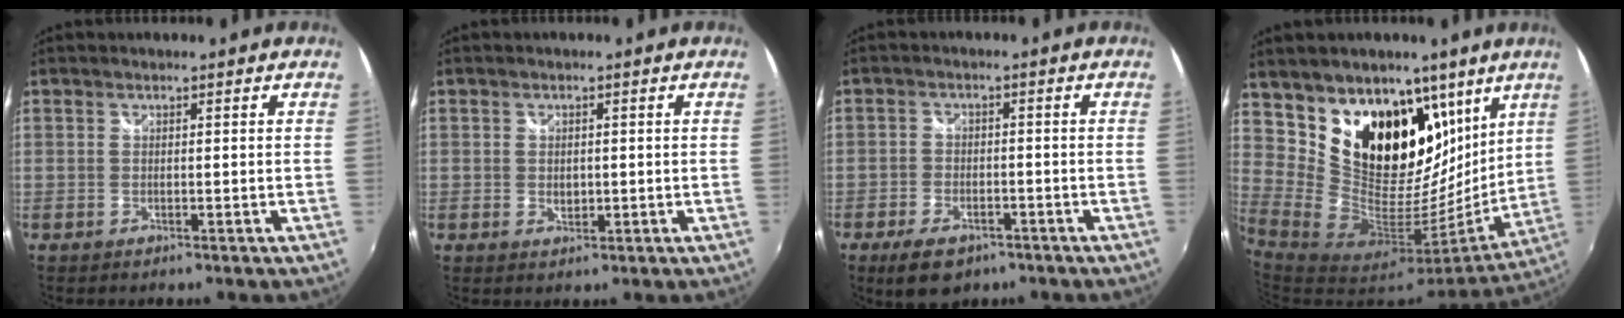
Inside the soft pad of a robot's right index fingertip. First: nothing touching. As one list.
[{"total": 2.2, "force": [-0.2, 1.6, 1.5], "torque": [-0.024, 0.000, -0.002]}, {"total": 7.9, "force": [-5.3, 4.2, 4.2], "torque": [-0.103, -0.007, -0.083]}, {"total": 23.4, "force": [14.6, 14.9, 10.5], "torque": [-0.201, -0.016, 0.266]}]